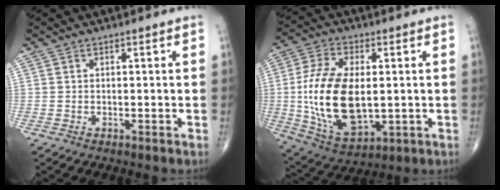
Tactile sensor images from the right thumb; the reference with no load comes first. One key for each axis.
{"total": 19.0, "fx": -0.2, "fy": 10.2, "fz": 16.0, "tx": -0.313, "ty": -0.009, "tz": 0.009}